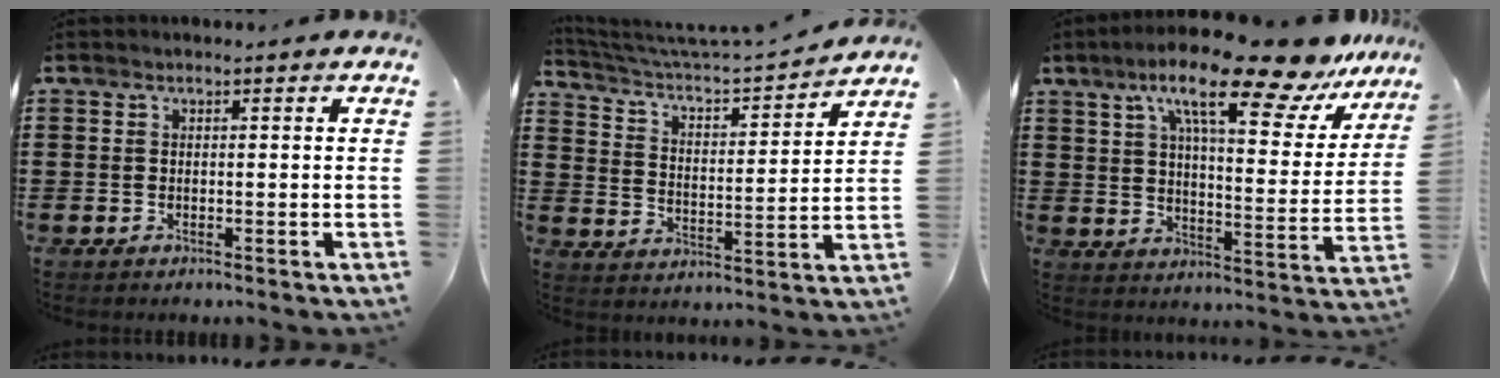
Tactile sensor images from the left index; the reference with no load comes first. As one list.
[{"total": 3.9, "force": [3.7, 0.4, 1.2], "torque": [-0.046, -0.036, 0.054]}, {"total": 16.4, "force": [11.9, 2.7, 11.0], "torque": [-0.206, -0.053, 0.192]}]